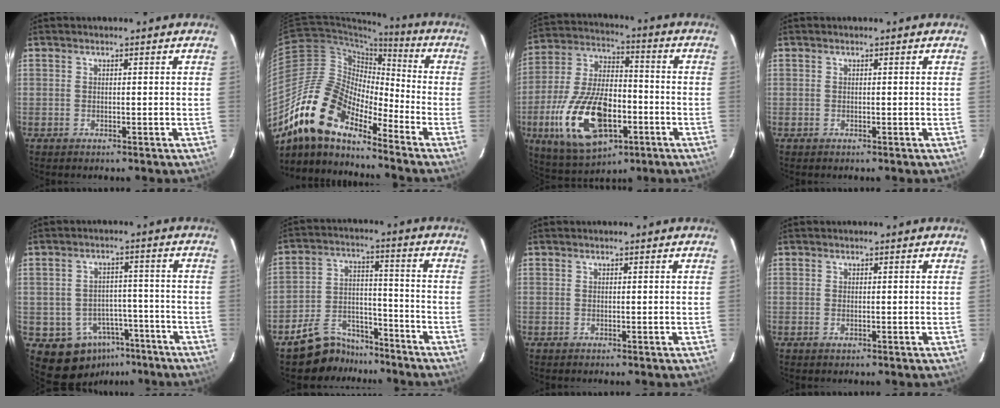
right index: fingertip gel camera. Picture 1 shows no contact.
{"total": 16.3, "force": [-12.5, 5.6, 8.8], "torque": [-0.149, -0.007, -0.251]}
{"total": 20.8, "force": [-7.1, 10.7, 16.3], "torque": [-0.346, -0.010, -0.111]}
{"total": 0.0}
{"total": 9.6, "force": [-5.5, 7.4, 2.5], "torque": [-0.053, 0.031, -0.050]}
{"total": 10.3, "force": [-8.8, 5.1, 1.8], "torque": [-0.050, 0.039, -0.137]}
{"total": 0.0}
{"total": 0.7, "force": [-0.2, 0.3, 0.6], "torque": [-0.011, 0.001, -0.003]}